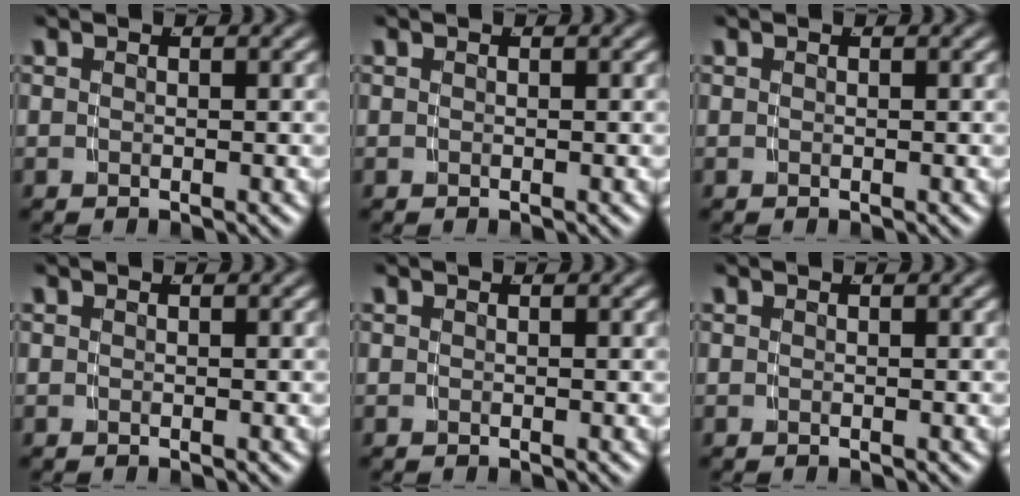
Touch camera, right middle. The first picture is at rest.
{"total": 0.0}
{"total": 0.0}
{"total": 0.0}
{"total": 0.0}
{"total": 0.0}